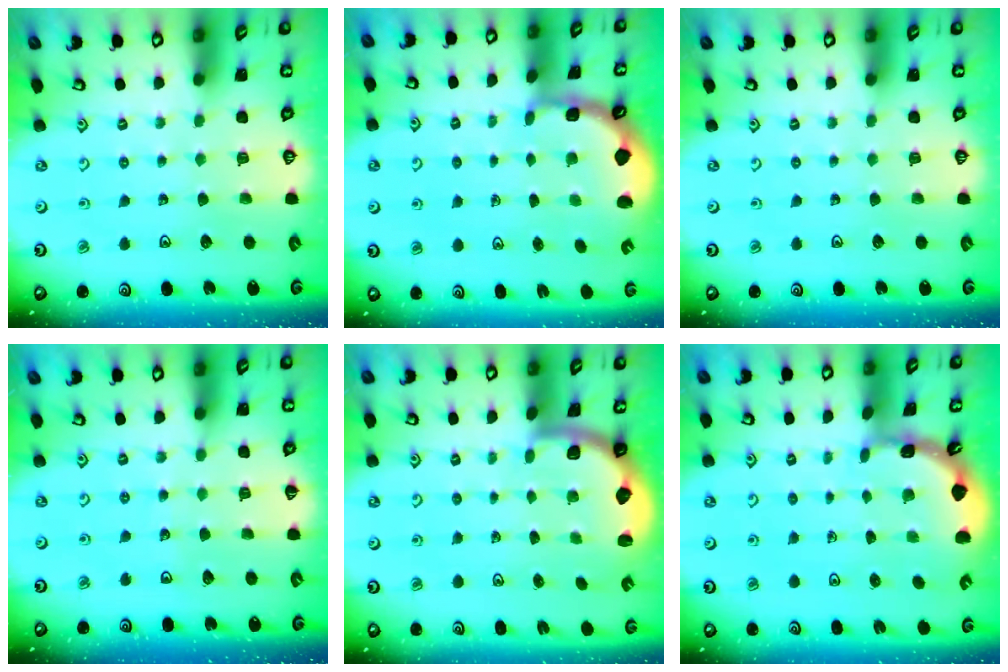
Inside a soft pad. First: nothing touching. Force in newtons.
{"total": 1.8, "press": 1.8, "slide": 0.5}
{"total": 0.0}
{"total": 2.8, "press": 2.8, "slide": 0.3}
{"total": 1.9, "press": 1.8, "slide": 0.5}
{"total": 1.6, "press": 1.6, "slide": 0.1}